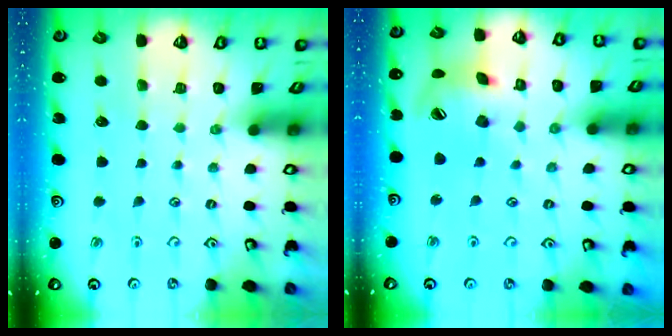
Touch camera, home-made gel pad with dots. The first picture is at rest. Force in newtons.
{"total": 16.0, "press": 15.8, "slide": 2.3}